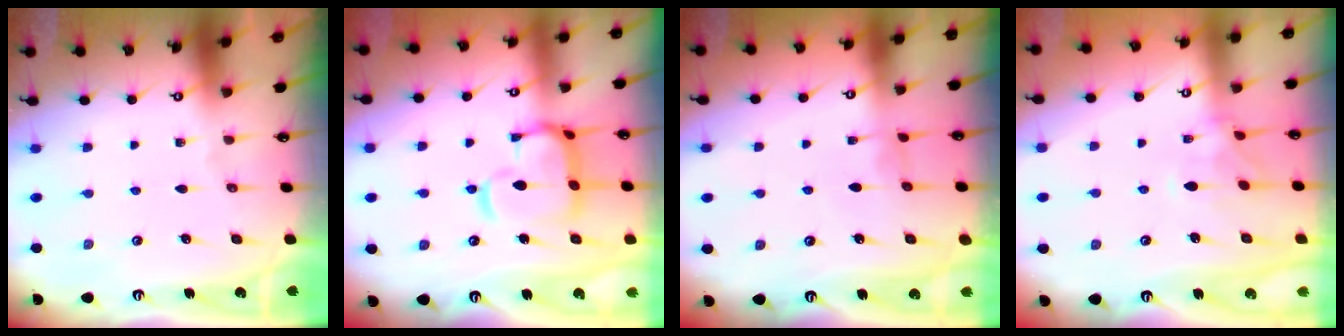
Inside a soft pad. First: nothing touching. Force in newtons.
{"total": 10.0, "press": 9.9, "slide": 1.3}
{"total": 1.8, "press": 1.8, "slide": 0.3}
{"total": 1.0, "press": 0.6, "slide": 0.9}